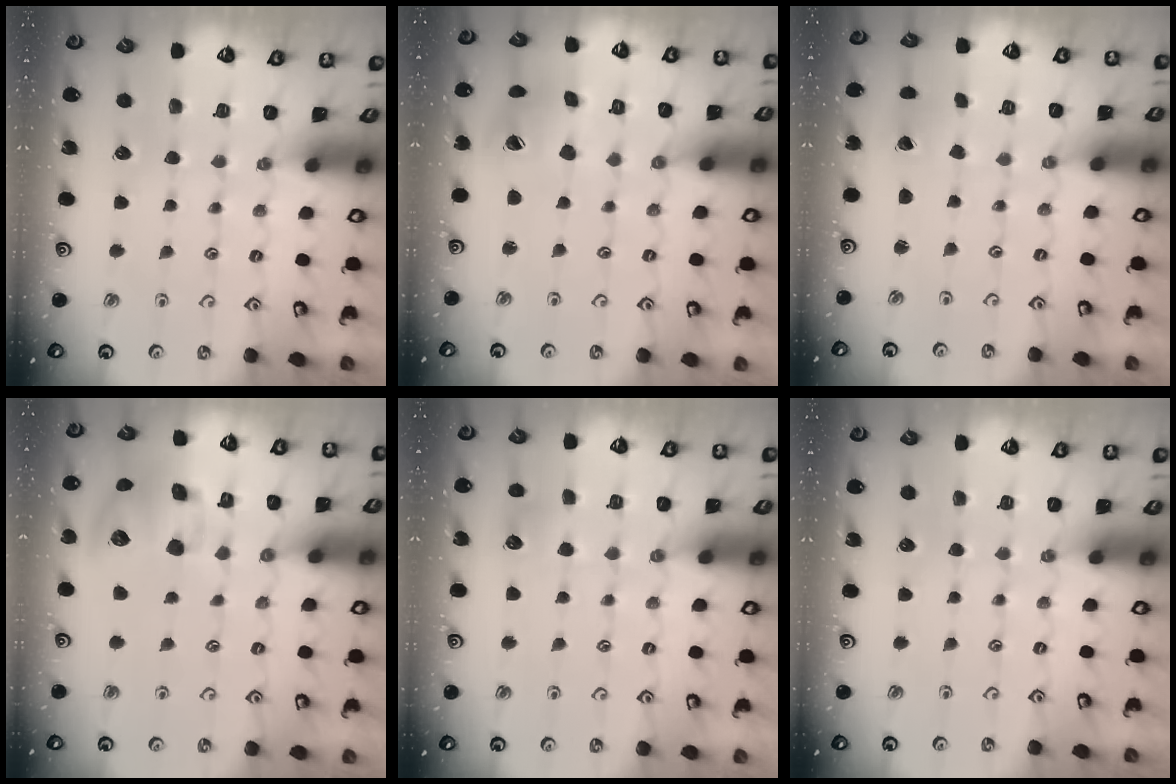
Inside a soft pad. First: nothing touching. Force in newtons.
{"total": 7.9, "press": 7.8, "slide": 0.9}
{"total": 1.3, "press": 1.3, "slide": 0.1}
{"total": 11.7, "press": 11.5, "slide": 1.8}
{"total": 3.7, "press": 3.7, "slide": 0.4}
{"total": 0.0}